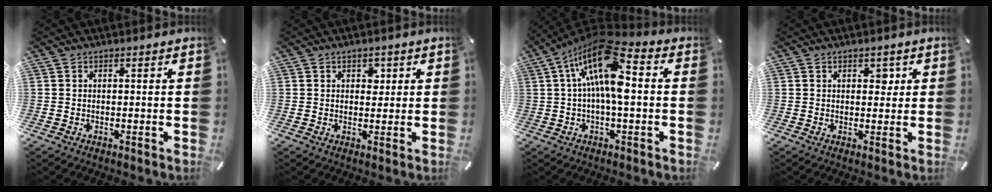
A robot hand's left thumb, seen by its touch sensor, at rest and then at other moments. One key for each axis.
{"total": 2.3, "fx": 0.9, "fy": 1.9, "fz": 1.0, "tx": 0.009, "ty": -0.008, "tz": 0.008}
{"total": 15.7, "fx": 3.0, "fy": 6.4, "fz": 14.1, "tx": -0.272, "ty": -0.019, "tz": 0.047}
{"total": 2.7, "fx": 1.1, "fy": 1.9, "fz": 1.6, "tx": -0.003, "ty": -0.007, "tz": 0.010}